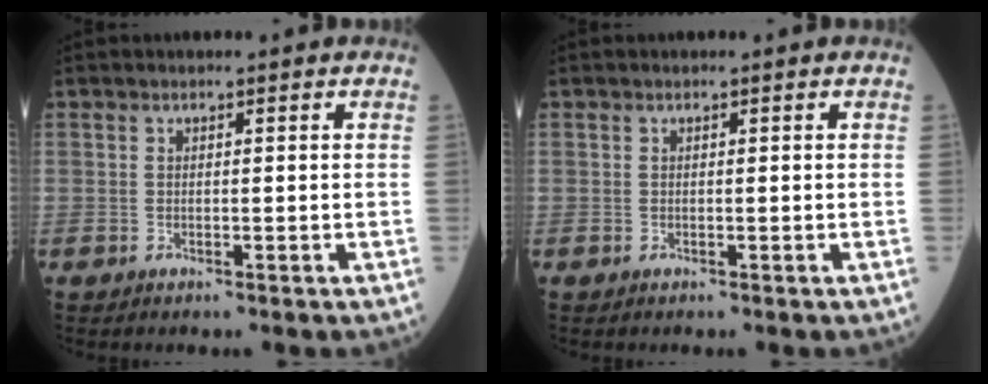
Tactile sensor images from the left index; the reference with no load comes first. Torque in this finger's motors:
{"motor_torque": [0.00, 0.00, 0.00, 0.00]}